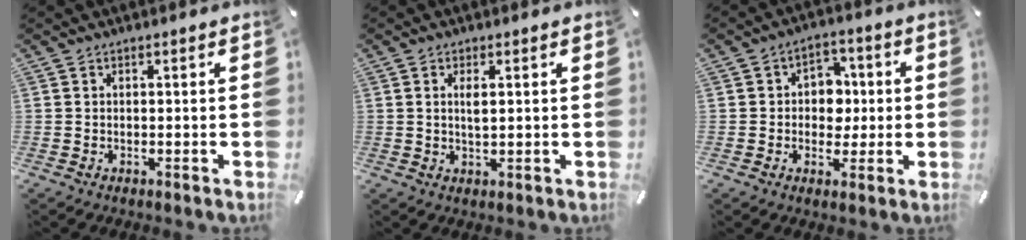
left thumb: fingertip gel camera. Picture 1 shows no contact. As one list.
[{"total": 2.1, "force": [0.5, 0.8, 1.9], "torque": [-0.040, 0.003, 0.007]}, {"total": 7.4, "force": [-0.1, 6.6, 3.4], "torque": [-0.037, 0.007, -0.005]}]